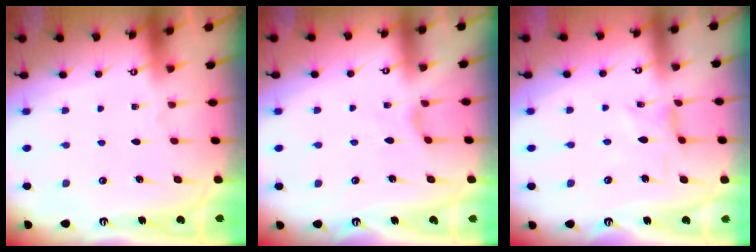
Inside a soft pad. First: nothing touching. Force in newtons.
{"total": 2.7, "press": 2.6, "slide": 0.6}
{"total": 1.6, "press": 1.5, "slide": 0.3}